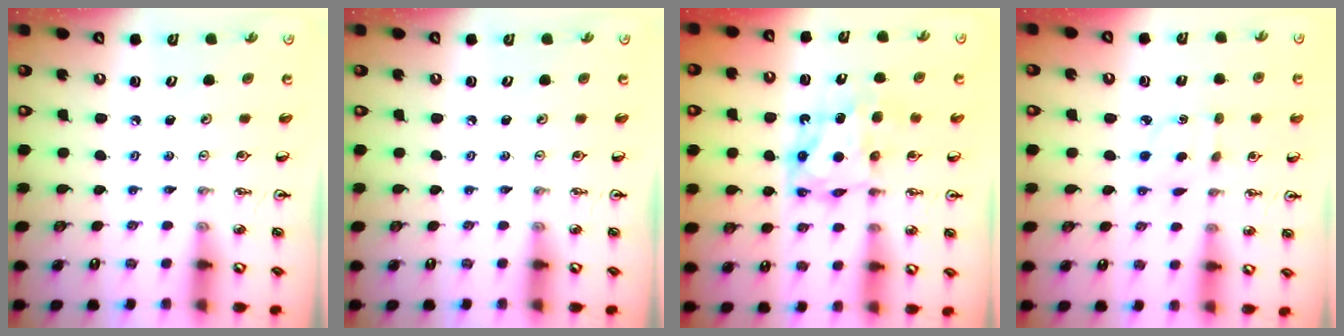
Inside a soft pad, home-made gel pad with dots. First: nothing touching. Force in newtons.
{"total": 0.0}
{"total": 7.0, "press": 6.9, "slide": 0.4}
{"total": 2.3, "press": 2.1, "slide": 0.8}